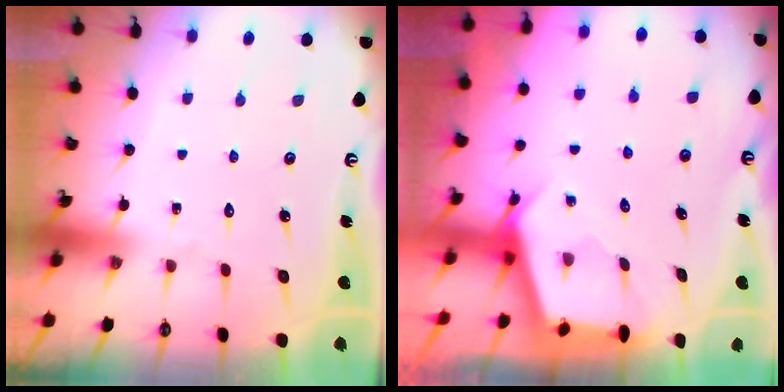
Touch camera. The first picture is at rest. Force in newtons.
{"total": 2.8, "press": 2.7, "slide": 0.3}